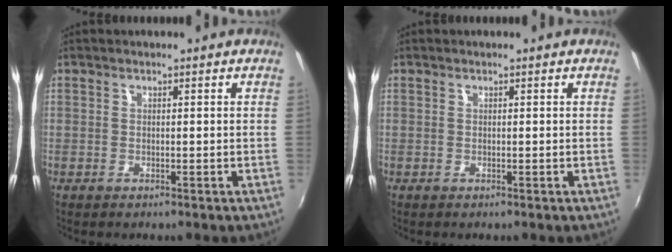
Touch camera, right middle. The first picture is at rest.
{"total": 0.0}